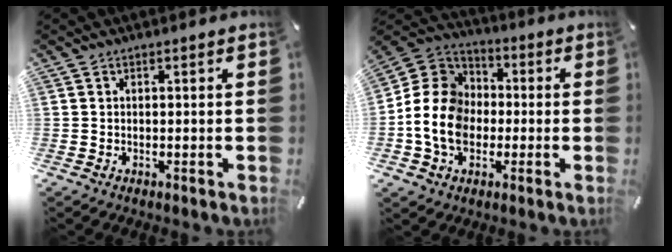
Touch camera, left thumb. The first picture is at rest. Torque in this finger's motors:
{"motor_torque": [0.55, 1.25, 1.28, 0.36, 0.42]}